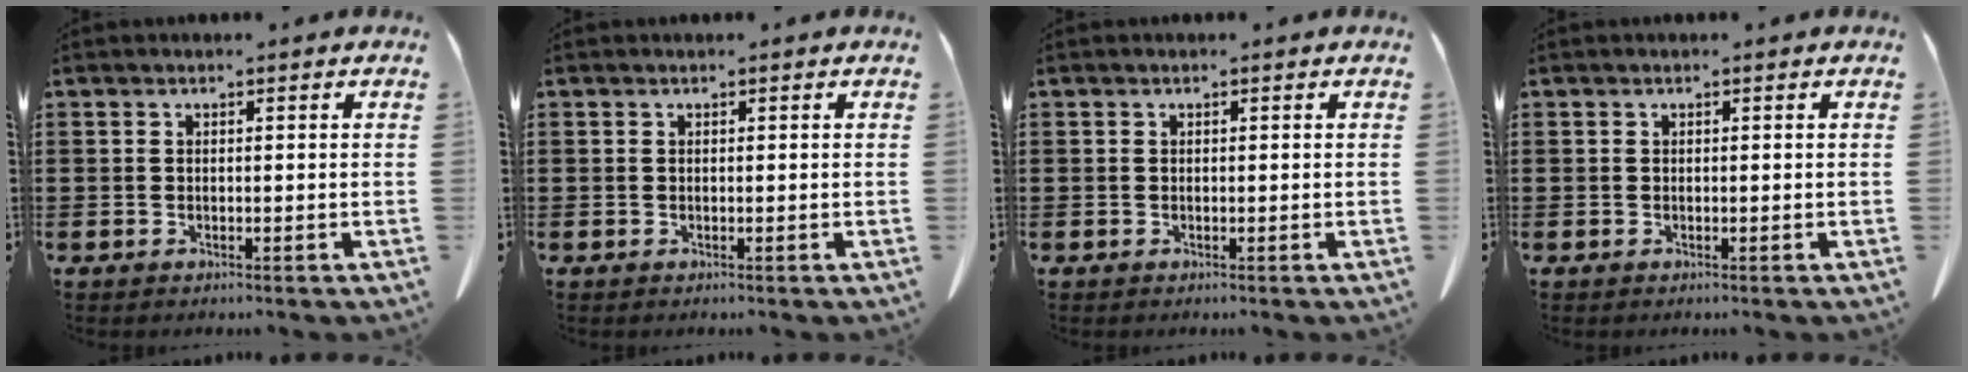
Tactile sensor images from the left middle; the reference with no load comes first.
{"total": 0.0}
{"total": 0.0}
{"total": 0.0}